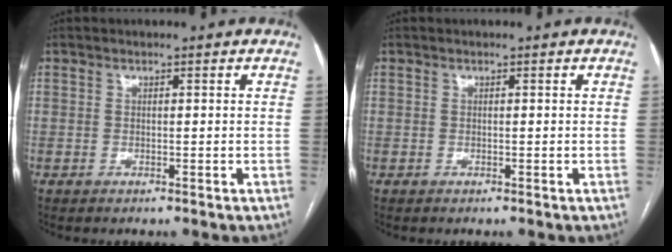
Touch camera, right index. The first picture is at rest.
{"total": 0.0}